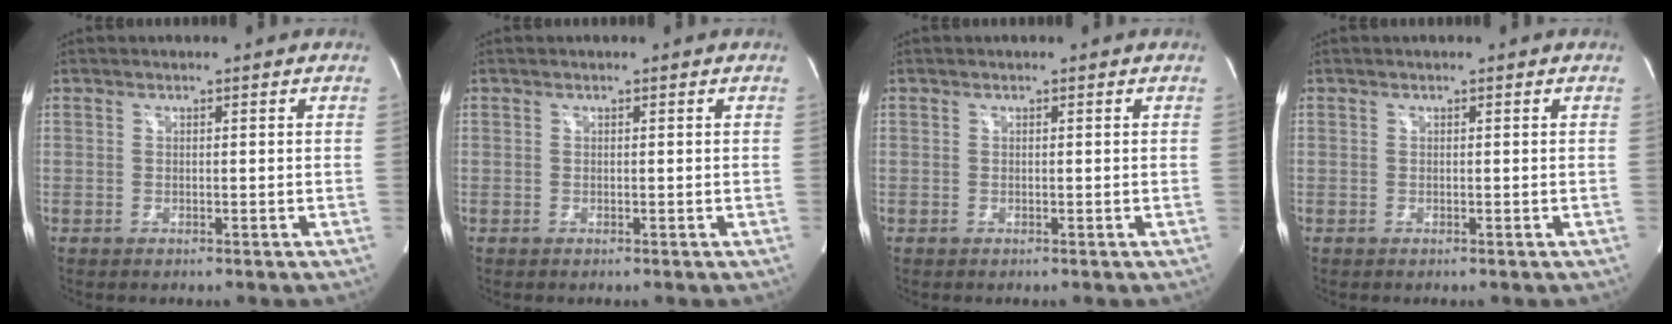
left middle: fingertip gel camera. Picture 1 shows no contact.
{"total": 0.0}
{"total": 0.0}
{"total": 0.0}